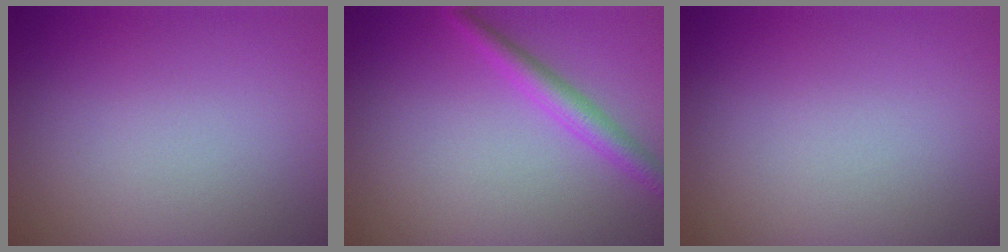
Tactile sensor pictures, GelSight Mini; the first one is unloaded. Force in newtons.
{"total": 2.5, "press": 2.5, "slide": 0.0}
{"total": 0.0}